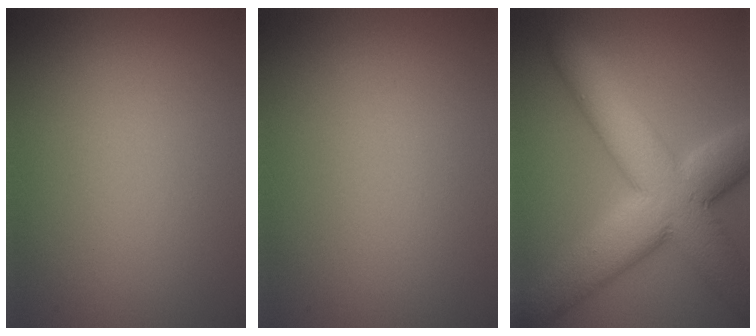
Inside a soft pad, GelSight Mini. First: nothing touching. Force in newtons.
{"total": 0.0}
{"total": 11.5, "press": 11.5, "slide": 0.5}